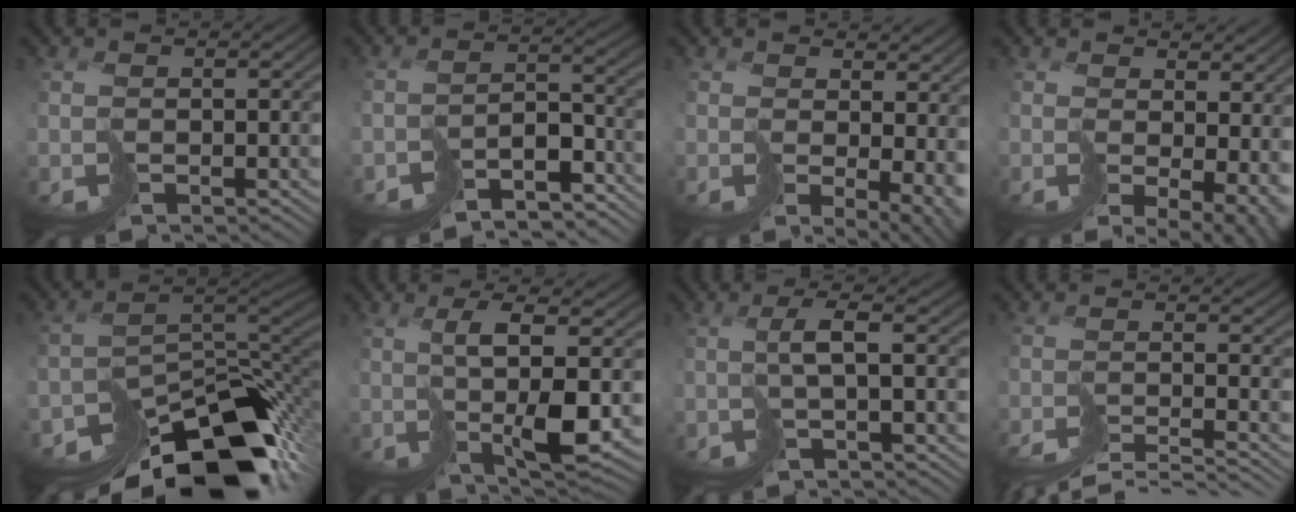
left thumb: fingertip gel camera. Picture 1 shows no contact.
{"total": 7.6, "force": [-6.7, 2.5, 2.5], "torque": [-0.030, -0.016, -0.101]}
{"total": 6.8, "force": [1.3, 3.2, 5.8], "torque": [-0.104, -0.022, 0.048]}
{"total": 7.8, "force": [0.5, 4.0, 6.6], "torque": [-0.127, -0.032, 0.043]}
{"total": 14.9, "force": [-10.9, 6.2, 8.0], "torque": [-0.140, -0.030, -0.155]}
{"total": 5.6, "force": [1.3, 0.4, 5.5], "torque": [-0.094, 0.004, 0.033]}
{"total": 2.3, "force": [0.3, -0.6, 2.2], "torque": [-0.033, 0.018, 0.005]}
{"total": 6.8, "force": [-6.3, -0.4, 2.4], "torque": [-0.025, 0.001, -0.096]}